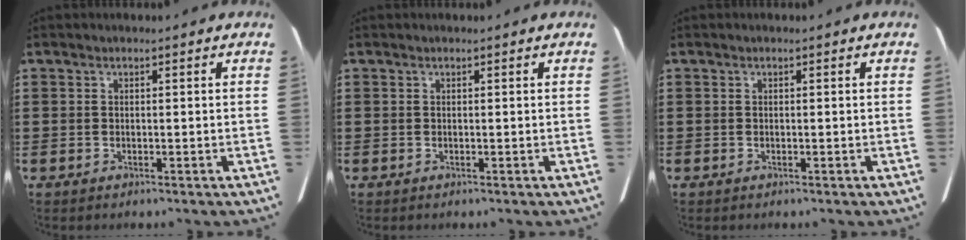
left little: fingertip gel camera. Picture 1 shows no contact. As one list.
[{"total": 0.0}, {"total": 0.0}]